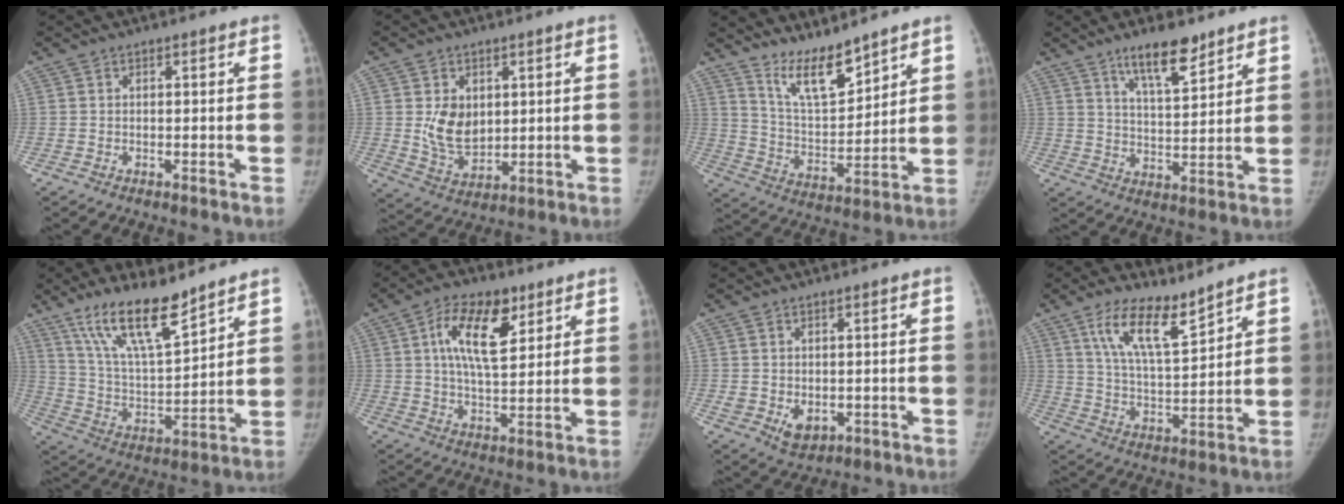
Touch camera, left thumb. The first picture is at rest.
{"total": 8.9, "force": [1.8, 6.3, 6.0], "torque": [-0.072, -0.021, 0.048]}
{"total": 10.3, "force": [8.6, 2.4, 5.2], "torque": [-0.077, -0.074, 0.172]}
{"total": 9.9, "force": [7.0, 2.8, 6.4], "torque": [-0.089, -0.047, 0.122]}
{"total": 15.9, "force": [11.5, 3.9, 10.3], "torque": [-0.165, -0.066, 0.223]}
{"total": 12.6, "force": [5.2, 6.0, 9.8], "torque": [-0.146, -0.018, 0.089]}
{"total": 4.9, "force": [-0.6, 3.5, 3.3], "torque": [-0.038, -0.010, 0.006]}
{"total": 11.7, "force": [8.0, 3.3, 7.9], "torque": [-0.129, -0.054, 0.156]}